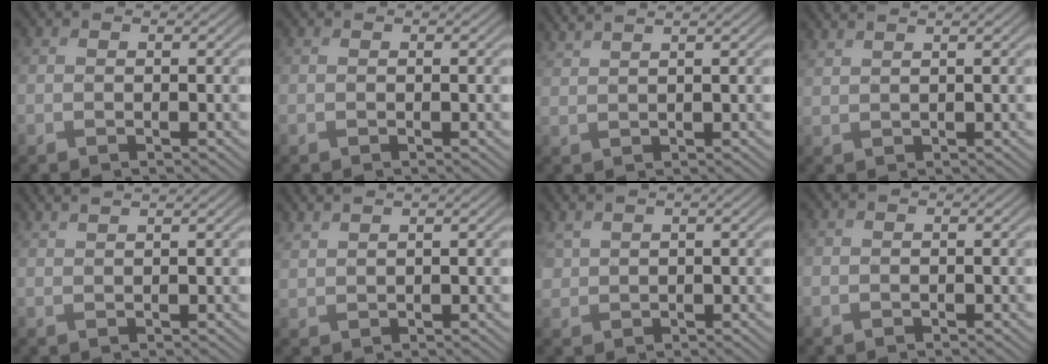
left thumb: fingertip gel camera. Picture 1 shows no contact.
{"total": 0.0}
{"total": 3.7, "force": [2.9, 0.7, 2.3], "torque": [-0.034, 0.016, 0.035]}
{"total": 2.7, "force": [2.1, 0.6, 1.6], "torque": [-0.022, 0.009, 0.023]}
{"total": 2.4, "force": [1.8, 0.5, 1.6], "torque": [-0.017, 0.009, 0.013]}
{"total": 2.2, "force": [2.0, 0.3, 0.9], "torque": [-0.022, 0.006, 0.043]}
{"total": 2.4, "force": [1.9, 1.2, 0.9], "torque": [-0.031, 0.008, 0.044]}
{"total": 0.0}